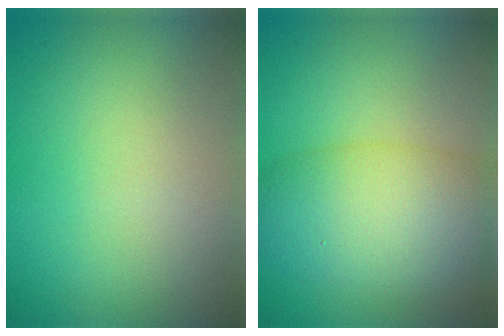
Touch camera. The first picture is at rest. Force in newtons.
{"total": 7.8, "press": 7.8, "slide": 0.2}